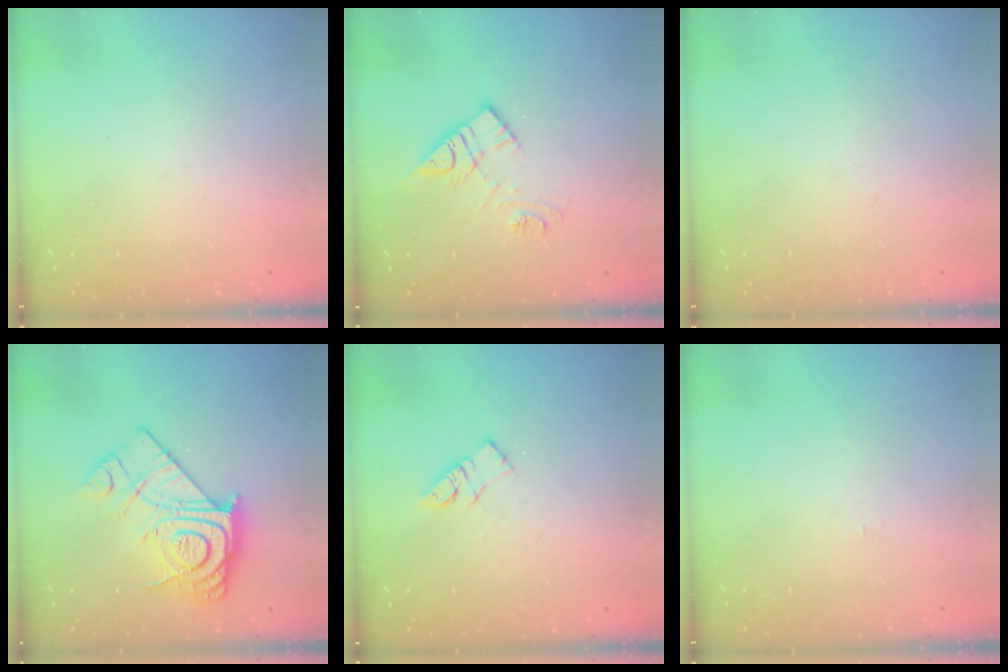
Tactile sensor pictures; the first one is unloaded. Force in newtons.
{"total": 11.6, "press": 11.6, "slide": 0.9}
{"total": 1.8, "press": 1.7, "slide": 0.1}
{"total": 17.2, "press": 17.1, "slide": 1.3}
{"total": 7.5, "press": 7.4, "slide": 0.4}
{"total": 3.5, "press": 3.5, "slide": 0.4}